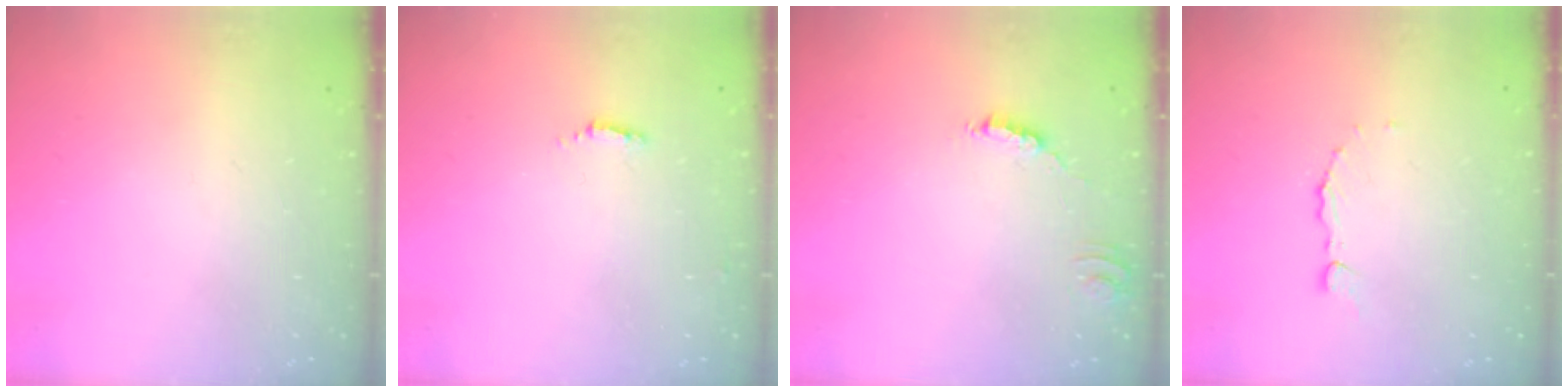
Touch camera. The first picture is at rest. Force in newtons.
{"total": 2.0, "press": 2.0, "slide": 0.4}
{"total": 2.7, "press": 2.7, "slide": 0.2}
{"total": 1.0, "press": 1.0, "slide": 0.2}